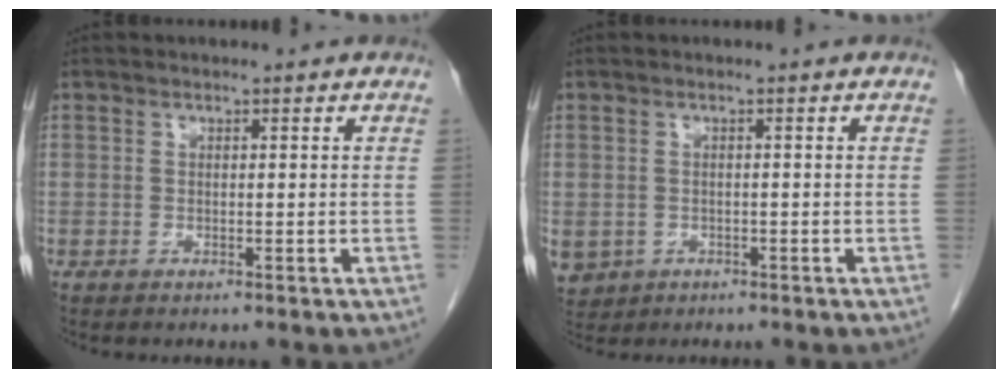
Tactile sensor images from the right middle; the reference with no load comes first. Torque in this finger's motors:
{"motor_torque": [1.21, -0.93, 0.58, 0.07]}